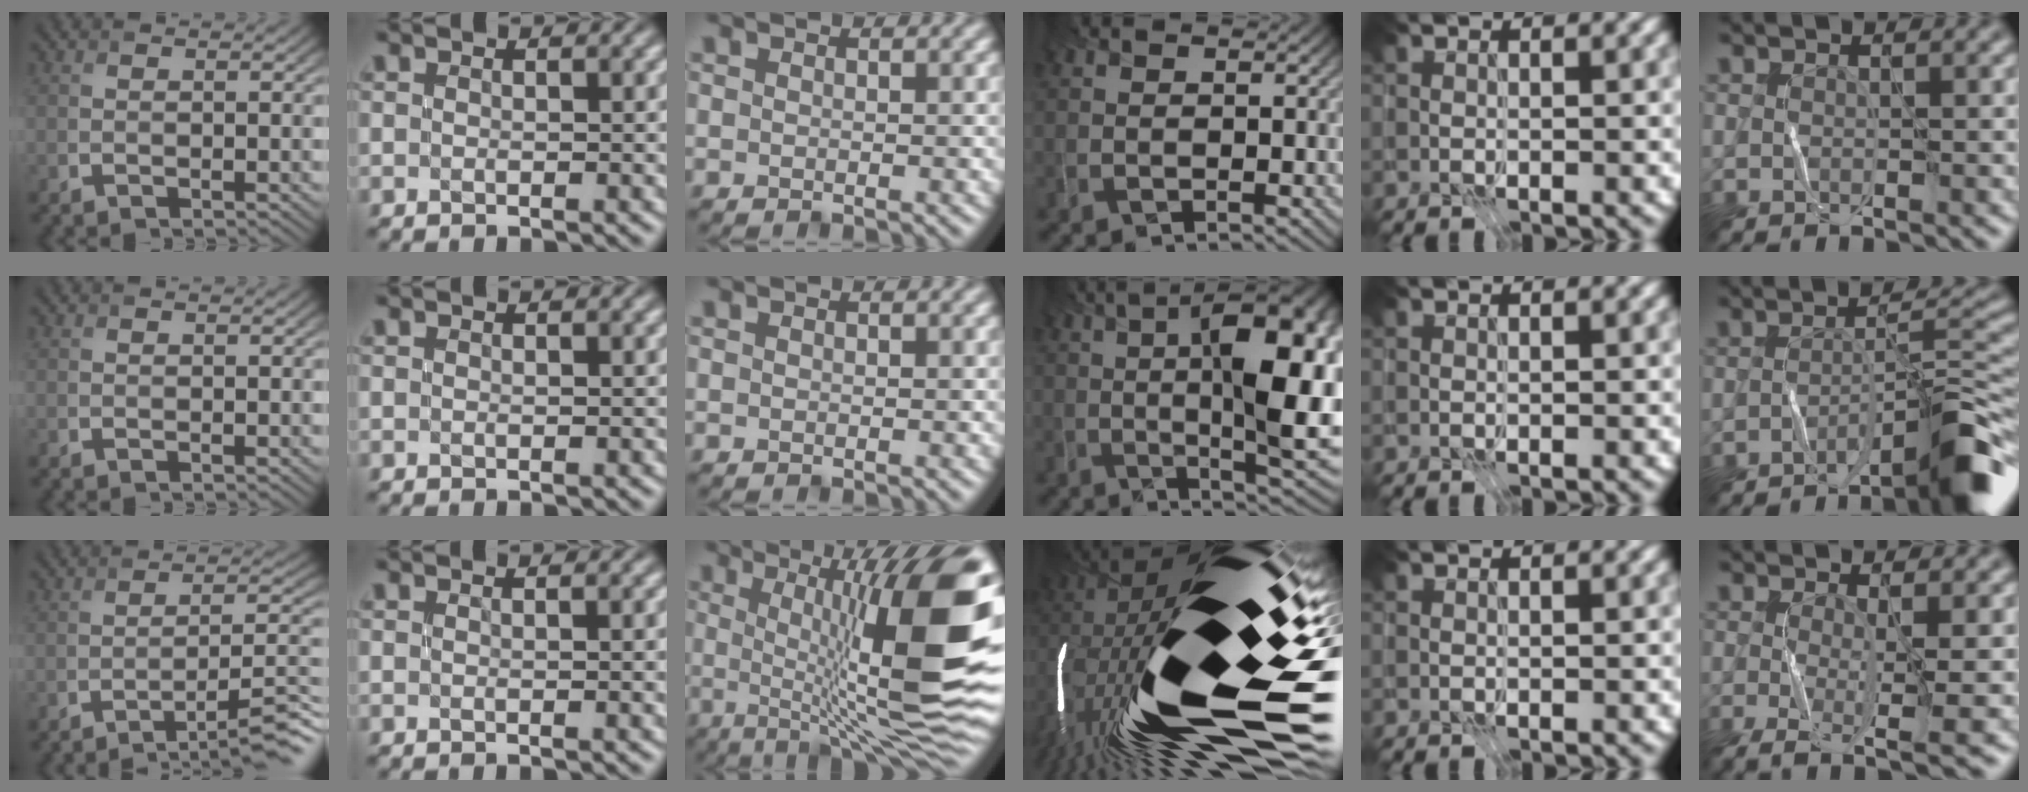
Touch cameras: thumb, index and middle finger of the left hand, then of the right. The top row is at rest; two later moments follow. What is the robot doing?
{"motion": "open", "object": "stapler"}